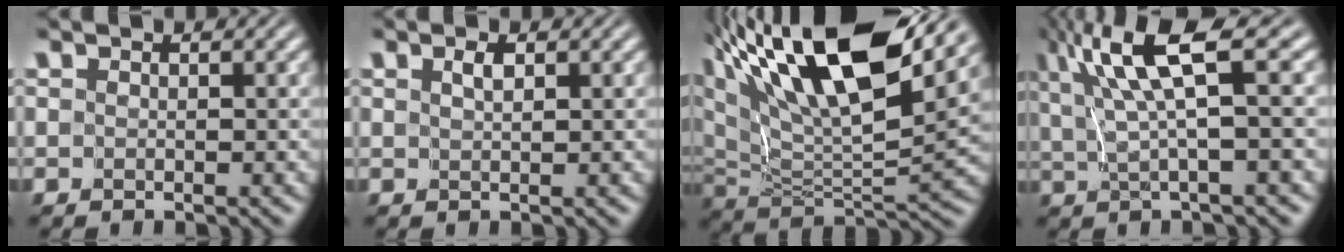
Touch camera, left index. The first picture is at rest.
{"total": 0.7, "force": [0.6, 0.1, 0.4], "torque": [-0.009, 0.002, 0.013]}
{"total": 15.2, "force": [8.9, 4.7, 11.4], "torque": [-0.222, 0.027, 0.163]}
{"total": 7.7, "force": [3.2, 1.2, 6.8], "torque": [-0.124, 0.013, 0.063]}